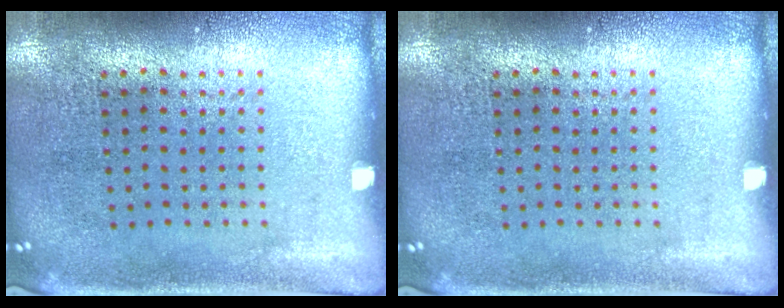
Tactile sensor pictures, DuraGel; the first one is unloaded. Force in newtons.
{"total": 0.0}